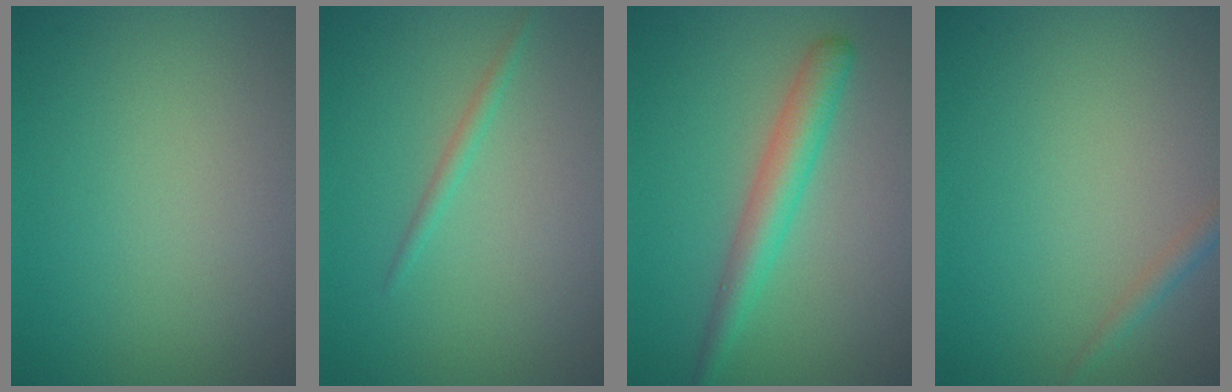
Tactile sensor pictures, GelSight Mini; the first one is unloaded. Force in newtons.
{"total": 1.0, "press": 1.0, "slide": 0.0}
{"total": 3.3, "press": 3.3, "slide": 0.1}
{"total": 1.2, "press": 1.2, "slide": 0.1}